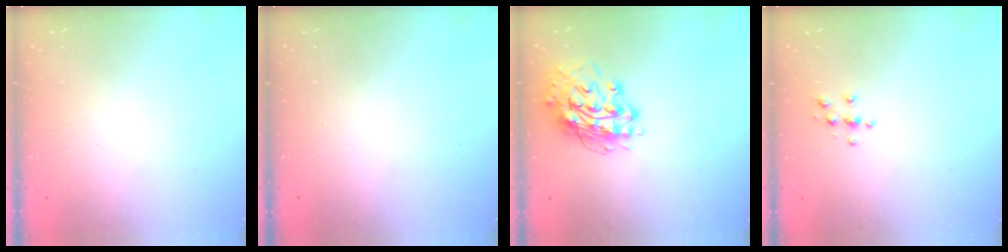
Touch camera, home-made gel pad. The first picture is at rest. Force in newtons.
{"total": 0.0}
{"total": 15.2, "press": 15.1, "slide": 1.6}
{"total": 3.8, "press": 3.8, "slide": 0.4}